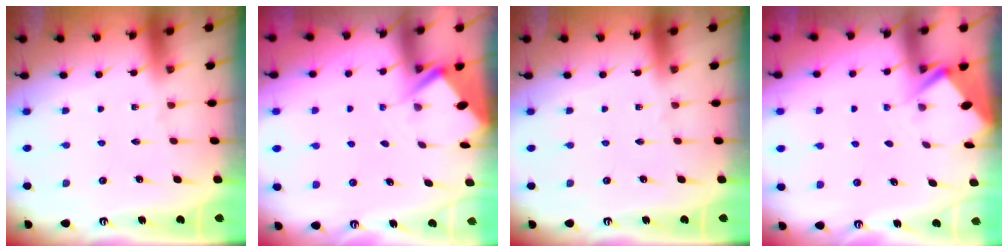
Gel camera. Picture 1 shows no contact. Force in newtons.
{"total": 2.8, "press": 2.8, "slide": 0.4}
{"total": 0.0}
{"total": 2.7, "press": 2.7, "slide": 0.3}